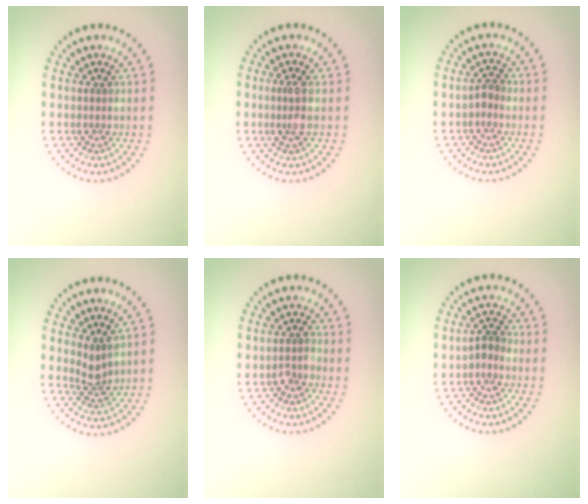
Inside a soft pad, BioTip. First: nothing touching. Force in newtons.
{"total": 1.7, "press": 1.4, "slide": 1.0}
{"total": 1.1, "press": 1.0, "slide": 0.4}
{"total": 1.9, "press": 1.4, "slide": 1.3}
{"total": 1.2, "press": 1.1, "slide": 0.4}
{"total": 1.3, "press": 1.0, "slide": 0.8}